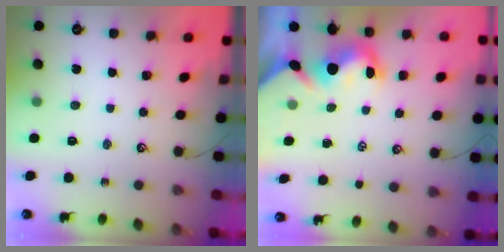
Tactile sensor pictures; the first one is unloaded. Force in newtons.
{"total": 3.6, "press": 3.4, "slide": 1.2}